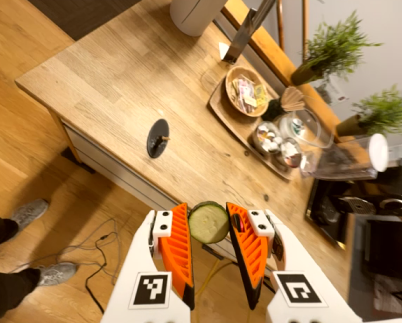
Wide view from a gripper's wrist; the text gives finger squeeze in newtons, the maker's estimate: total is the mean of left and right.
{"total": 8.0, "left": 8.6, "right": 7.5}